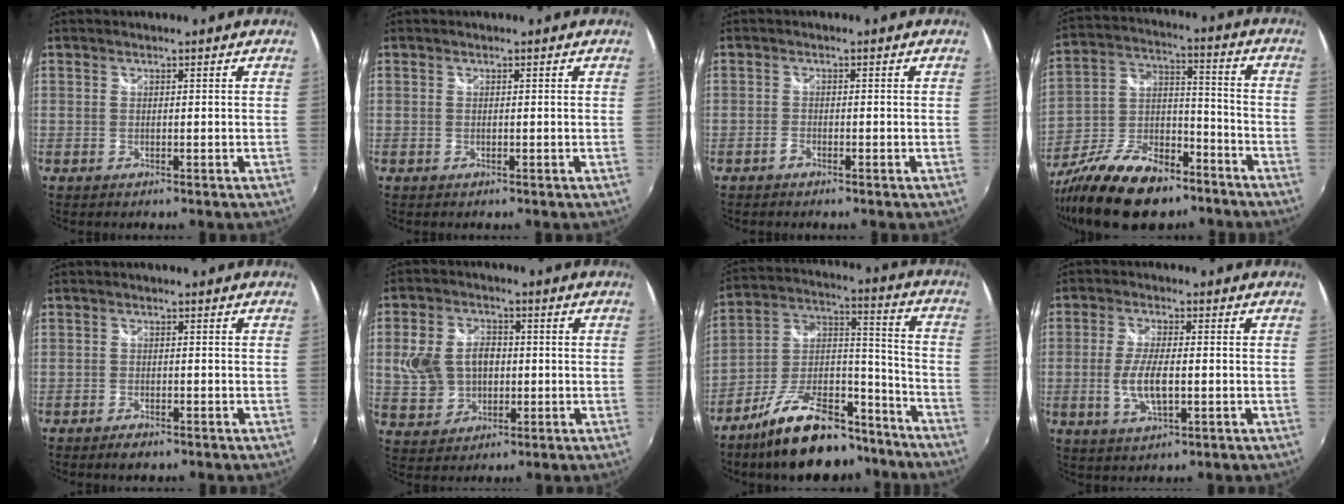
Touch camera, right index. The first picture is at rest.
{"total": 0.0}
{"total": 1.0, "force": [-0.9, 0.4, 0.3], "torque": [-0.010, 0.002, -0.019]}
{"total": 20.5, "force": [-14.2, 9.0, 11.8], "torque": [-0.244, -0.010, -0.241]}
{"total": 2.4, "force": [-1.9, 1.0, 1.2], "torque": [-0.030, -0.003, -0.033]}
{"total": 10.4, "force": [0.2, 8.0, 6.6], "torque": [-0.146, 0.018, 0.015]}
{"total": 21.6, "force": [-15.7, 8.8, 11.9], "torque": [-0.211, 0.029, -0.241]}
{"total": 6.8, "force": [-1.2, 2.3, 6.3], "torque": [-0.130, -0.005, -0.022]}